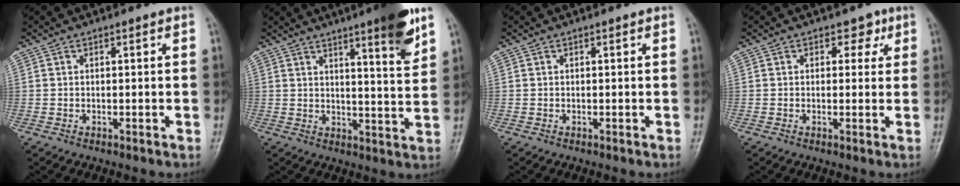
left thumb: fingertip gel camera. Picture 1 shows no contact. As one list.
[{"total": 10.7, "force": [6.5, 1.4, 8.3], "torque": [-0.100, -0.038, 0.088]}, {"total": 0.0}, {"total": 3.3, "force": [1.4, 2.5, 1.5], "torque": [0.011, -0.002, 0.013]}]